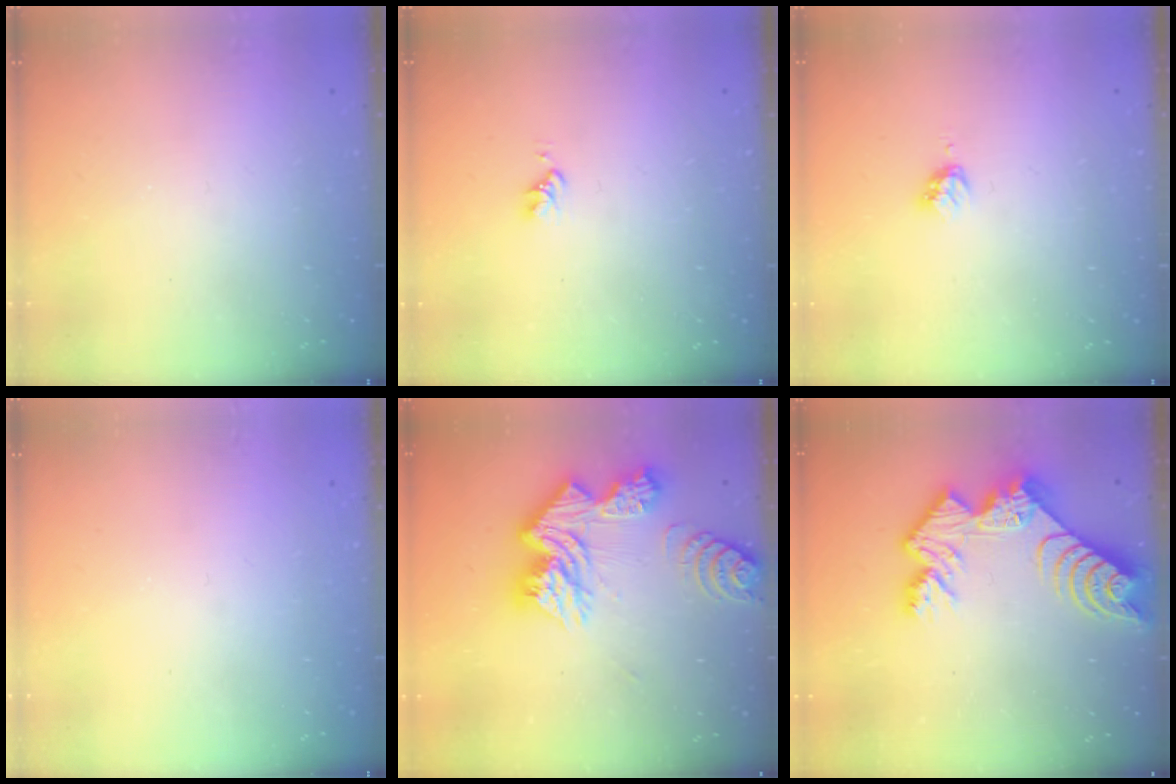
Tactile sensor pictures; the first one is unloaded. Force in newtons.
{"total": 2.6, "press": 2.6, "slide": 0.4}
{"total": 2.9, "press": 2.8, "slide": 0.4}
{"total": 0.0}
{"total": 20.1, "press": 20.0, "slide": 1.8}
{"total": 13.8, "press": 13.8, "slide": 1.1}